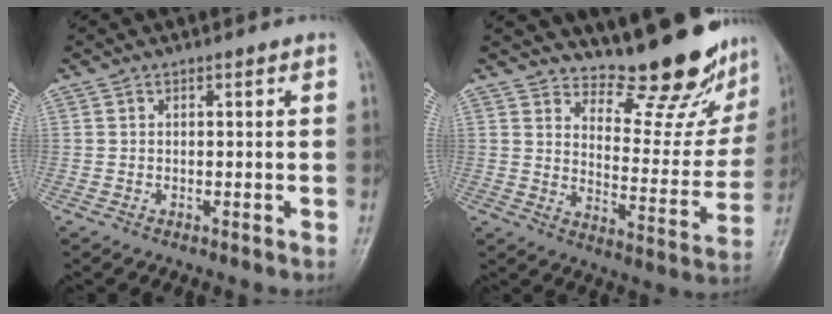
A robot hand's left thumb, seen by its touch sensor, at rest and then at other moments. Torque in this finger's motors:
{"motor_torque": [0.42, 0.17, -0.01, -0.30, 0.04]}